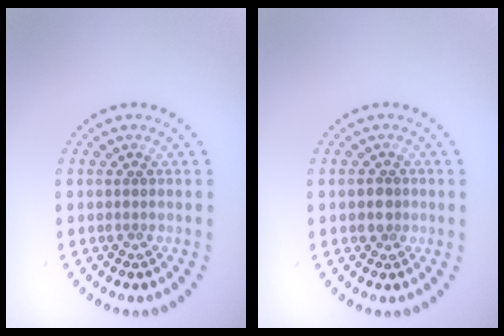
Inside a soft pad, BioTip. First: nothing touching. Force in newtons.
{"total": 1.4, "press": 1.3, "slide": 0.7}